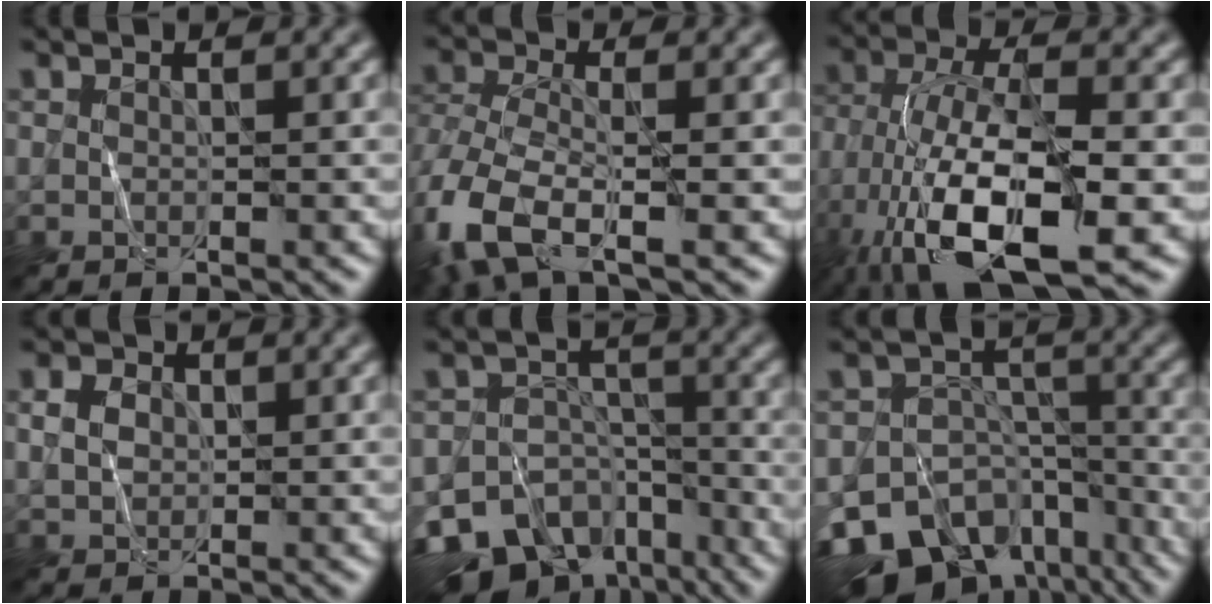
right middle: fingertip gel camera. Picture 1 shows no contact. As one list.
[{"total": 7.4, "force": [-3.3, 3.3, 5.7], "torque": [-0.139, -0.005, -0.076]}, {"total": 14.1, "force": [-6.5, 5.2, 11.5], "torque": [-0.225, -0.013, -0.122]}, {"total": 2.1, "force": [0.4, 1.7, 1.2], "torque": [-0.025, 0.002, 0.004]}, {"total": 15.0, "force": [-10.1, 10.0, 4.8], "torque": [-0.091, -0.036, -0.141]}, {"total": 16.5, "force": [-11.1, 10.8, 5.8], "torque": [-0.107, -0.040, -0.146]}]